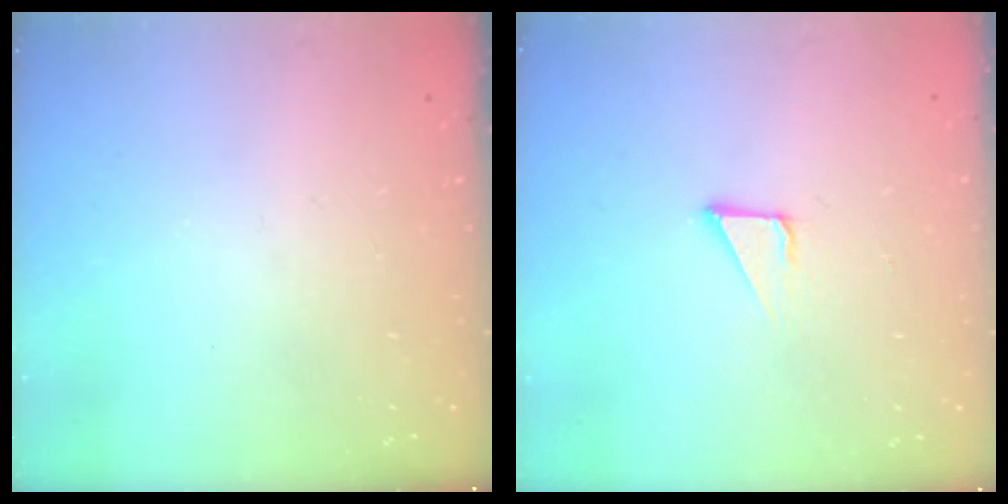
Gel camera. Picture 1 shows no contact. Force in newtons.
{"total": 3.2, "press": 3.2, "slide": 0.1}